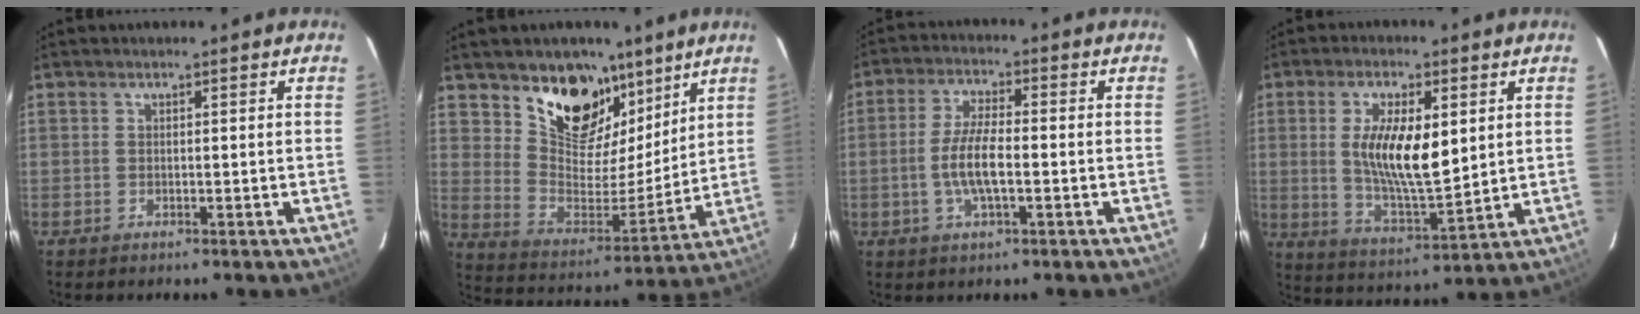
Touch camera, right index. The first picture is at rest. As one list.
[{"total": 16.4, "force": [10.9, 9.7, 7.5], "torque": [-0.140, -0.010, 0.198]}, {"total": 7.1, "force": [-1.4, 1.9, 6.7], "torque": [-0.135, 0.003, -0.029]}, {"total": 12.8, "force": [2.4, 4.6, 11.7], "torque": [-0.218, -0.006, 0.050]}]